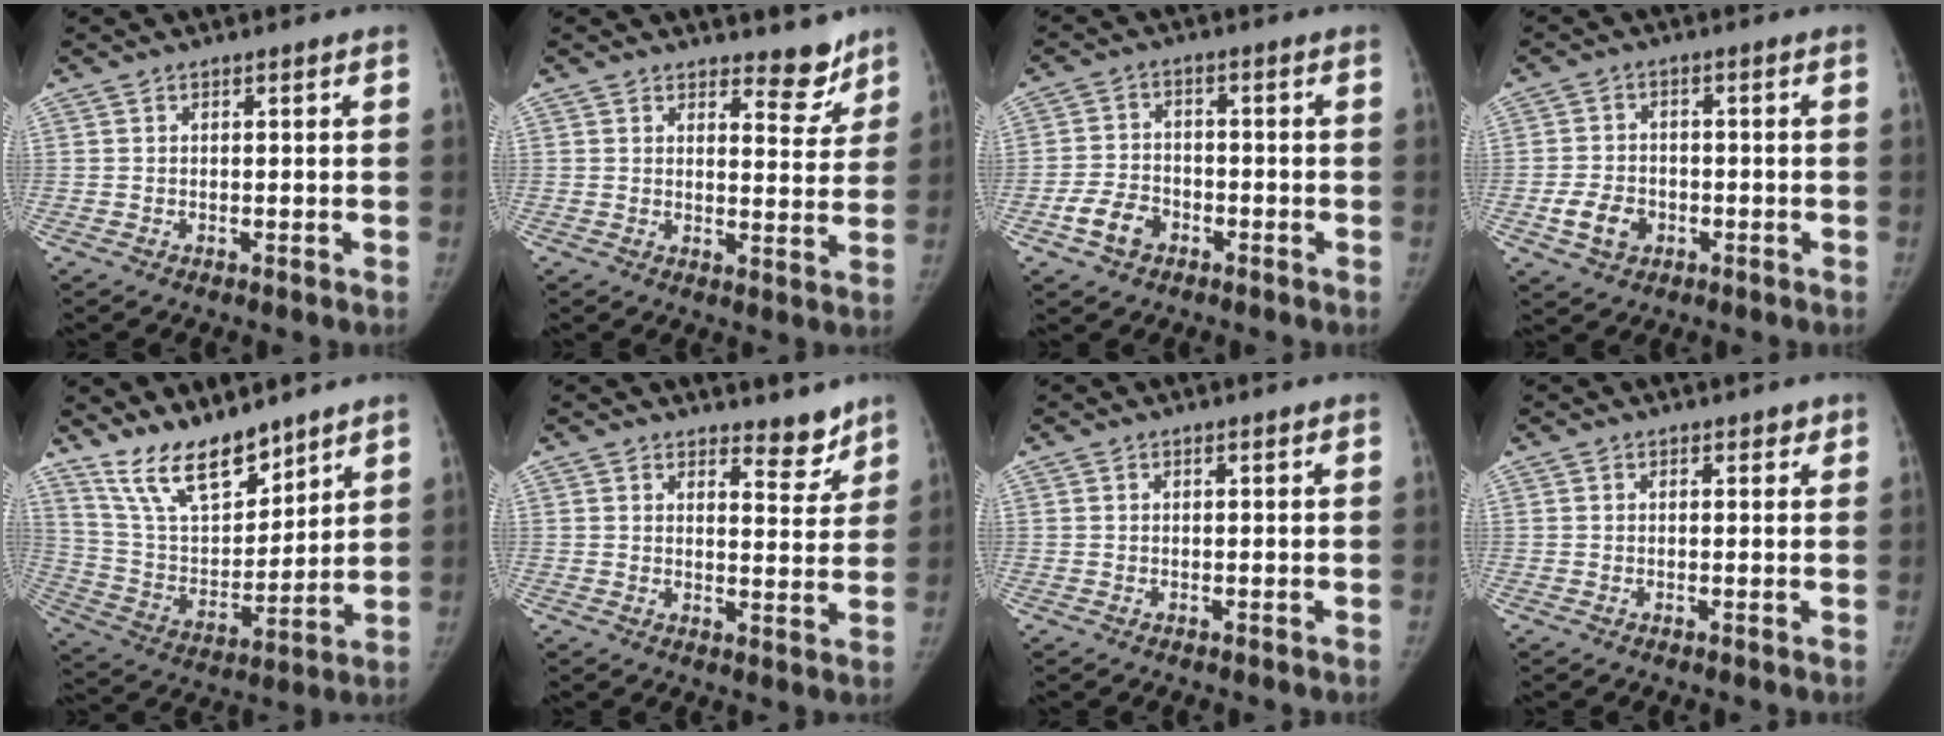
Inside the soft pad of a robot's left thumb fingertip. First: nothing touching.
{"total": 5.9, "force": [5.0, 2.5, 1.9], "torque": [0.008, -0.043, 0.066]}
{"total": 5.9, "force": [-3.1, 4.2, 2.8], "torque": [-0.050, 0.022, -0.054]}
{"total": 5.7, "force": [-2.1, 4.4, 3.0], "torque": [-0.049, 0.012, -0.034]}
{"total": 14.9, "force": [12.1, 5.4, 6.9], "torque": [-0.091, -0.073, 0.234]}
{"total": 5.1, "force": [4.4, 1.9, 1.6], "torque": [0.005, -0.039, 0.064]}
{"total": 0.0}
{"total": 1.1, "force": [0.8, 0.7, 0.4], "torque": [0.007, -0.004, 0.005]}